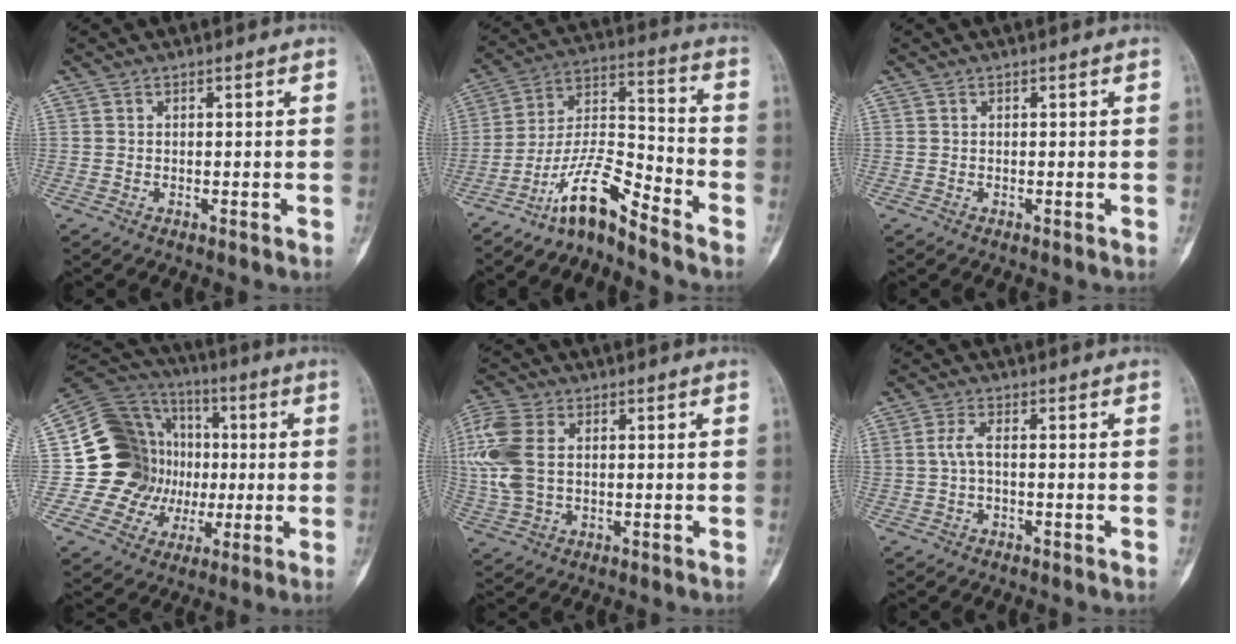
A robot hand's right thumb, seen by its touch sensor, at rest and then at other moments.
{"total": 10.9, "force": [-9.0, 1.7, 5.9], "torque": [-0.117, 0.095, -0.172]}
{"total": 0.0}
{"total": 18.9, "force": [0.1, 17.2, 7.9], "torque": [-0.081, 0.037, 0.014]}
{"total": 12.1, "force": [2.0, 7.8, 9.1], "torque": [-0.232, 0.013, 0.044]}
{"total": 2.7, "force": [0.0, 1.0, 2.5], "torque": [-0.060, 0.007, -0.001]}